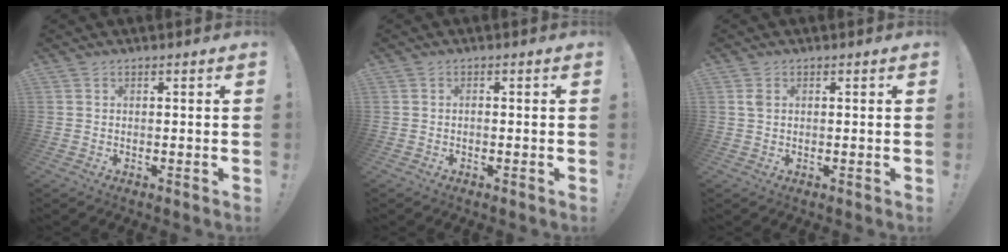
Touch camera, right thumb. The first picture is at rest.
{"total": 0.6, "force": [-0.5, 0.3, 0.3], "torque": [-0.014, 0.003, -0.008]}
{"total": 1.4, "force": [0.6, 1.0, 0.8], "torque": [-0.019, 0.003, 0.011]}